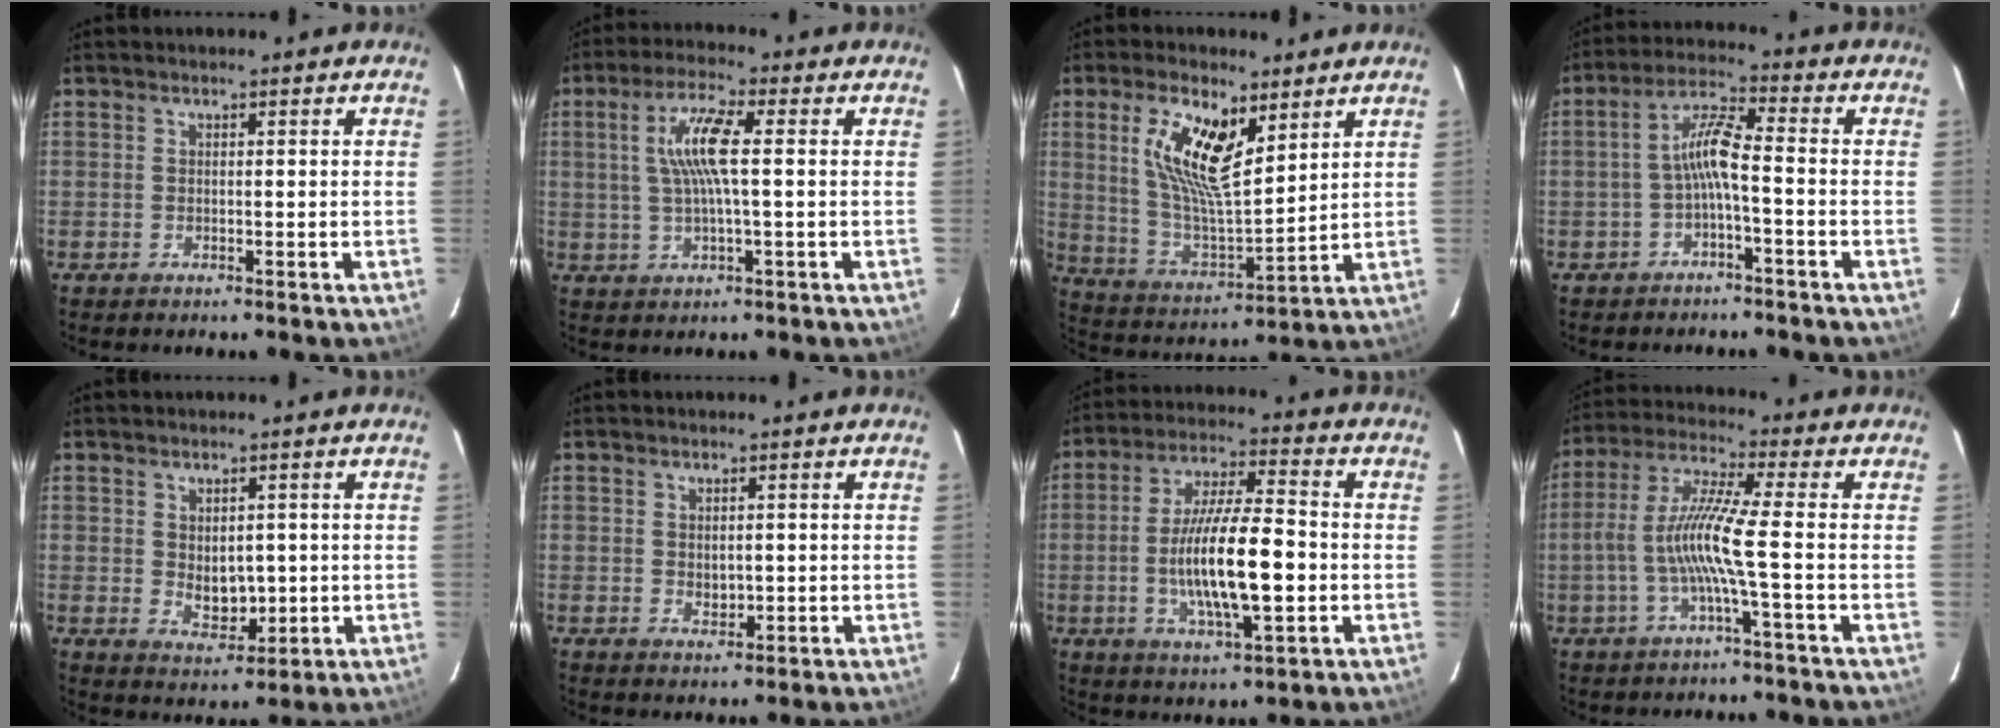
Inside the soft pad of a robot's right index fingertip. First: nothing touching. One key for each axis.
{"total": 8.0, "fx": 1.1, "fy": 1.0, "fz": 7.9, "tx": -0.153, "ty": 0.008, "tz": 0.021}
{"total": 13.7, "fx": 6.2, "fy": 5.1, "fz": 11.1, "tx": -0.217, "ty": 0.006, "tz": 0.126}
{"total": 5.6, "fx": -2.0, "fy": 0.5, "fz": 5.2, "tx": -0.118, "ty": 0.018, "tz": -0.036}
{"total": 5.3, "fx": 0.2, "fy": 3.7, "fz": 3.8, "tx": -0.061, "ty": -0.008, "tz": 0.016}
{"total": 2.2, "fx": 0.1, "fy": 1.7, "fz": 1.4, "tx": -0.021, "ty": -0.001, "tz": 0.007}
{"total": 14.8, "fx": -2.5, "fy": 3.6, "fz": 14.1, "tx": -0.261, "ty": -0.007, "tz": -0.043}
{"total": 9.2, "fx": -2.2, "fy": -0.8, "fz": 8.9, "tx": -0.188, "ty": 0.004, "tz": -0.042}